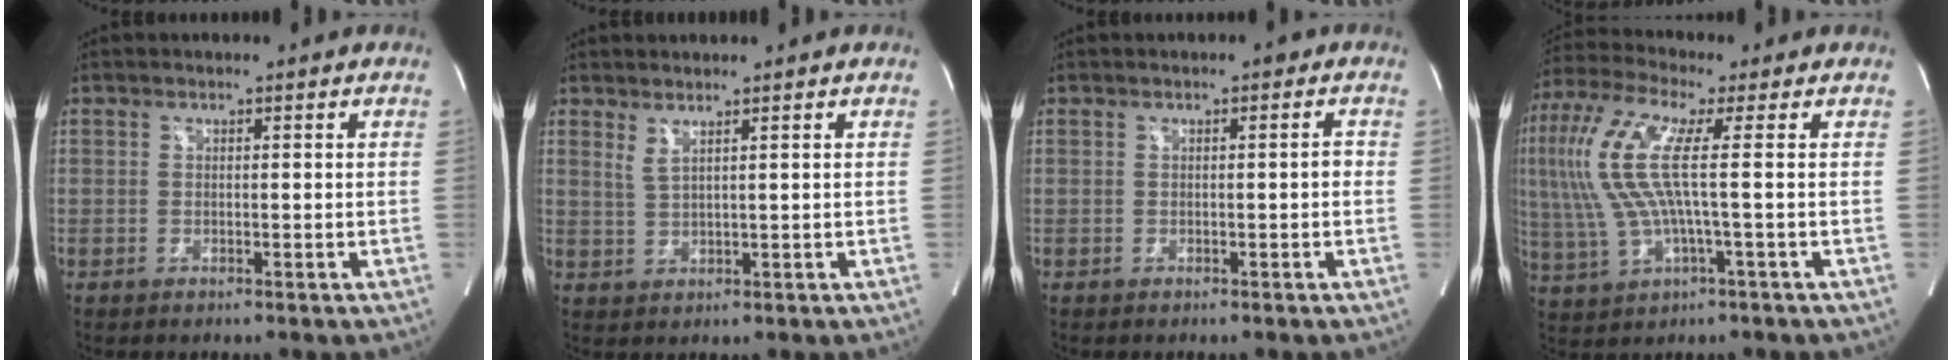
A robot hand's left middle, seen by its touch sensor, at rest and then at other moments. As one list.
[{"total": 1.8, "force": [1.3, -0.1, 1.2], "torque": [-0.031, -0.008, 0.033]}, {"total": 1.2, "force": [0.0, 0.4, 1.2], "torque": [-0.011, 0.004, -0.002]}, {"total": 14.3, "force": [1.7, 2.6, 13.9], "torque": [-0.329, 0.021, 0.030]}]